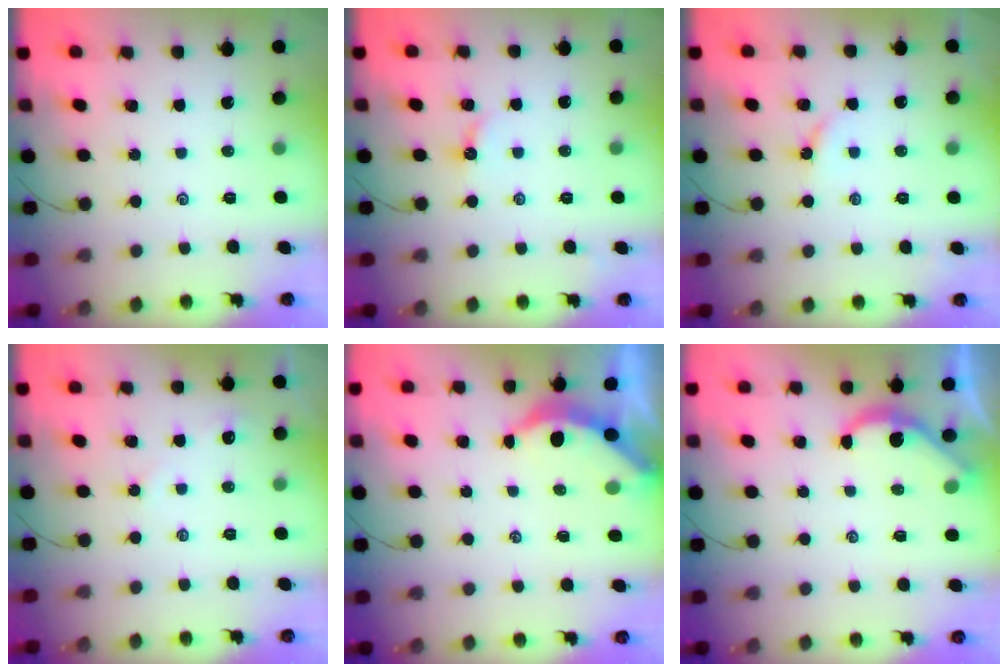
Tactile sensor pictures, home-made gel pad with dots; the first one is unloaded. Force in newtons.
{"total": 3.6, "press": 3.6, "slide": 0.3}
{"total": 2.7, "press": 2.7, "slide": 0.3}
{"total": 2.4, "press": 2.4, "slide": 0.4}
{"total": 4.0, "press": 3.9, "slide": 0.5}
{"total": 3.3, "press": 3.3, "slide": 0.3}